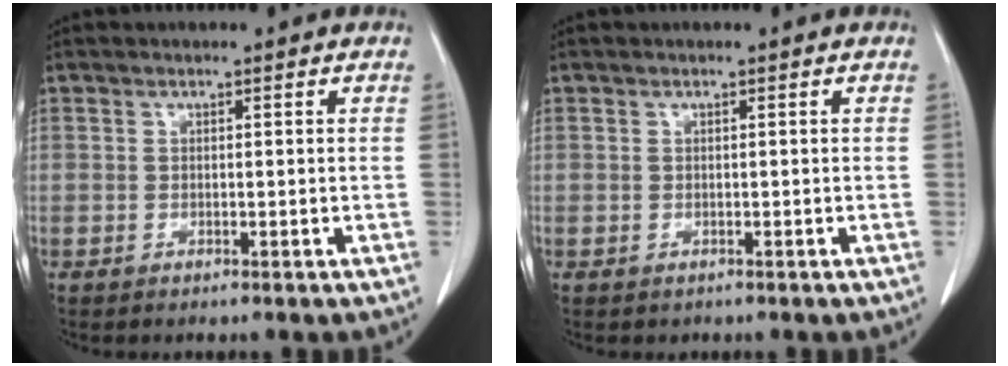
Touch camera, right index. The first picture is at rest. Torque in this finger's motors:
{"motor_torque": [-0.35, -0.25, -0.33, -0.13]}